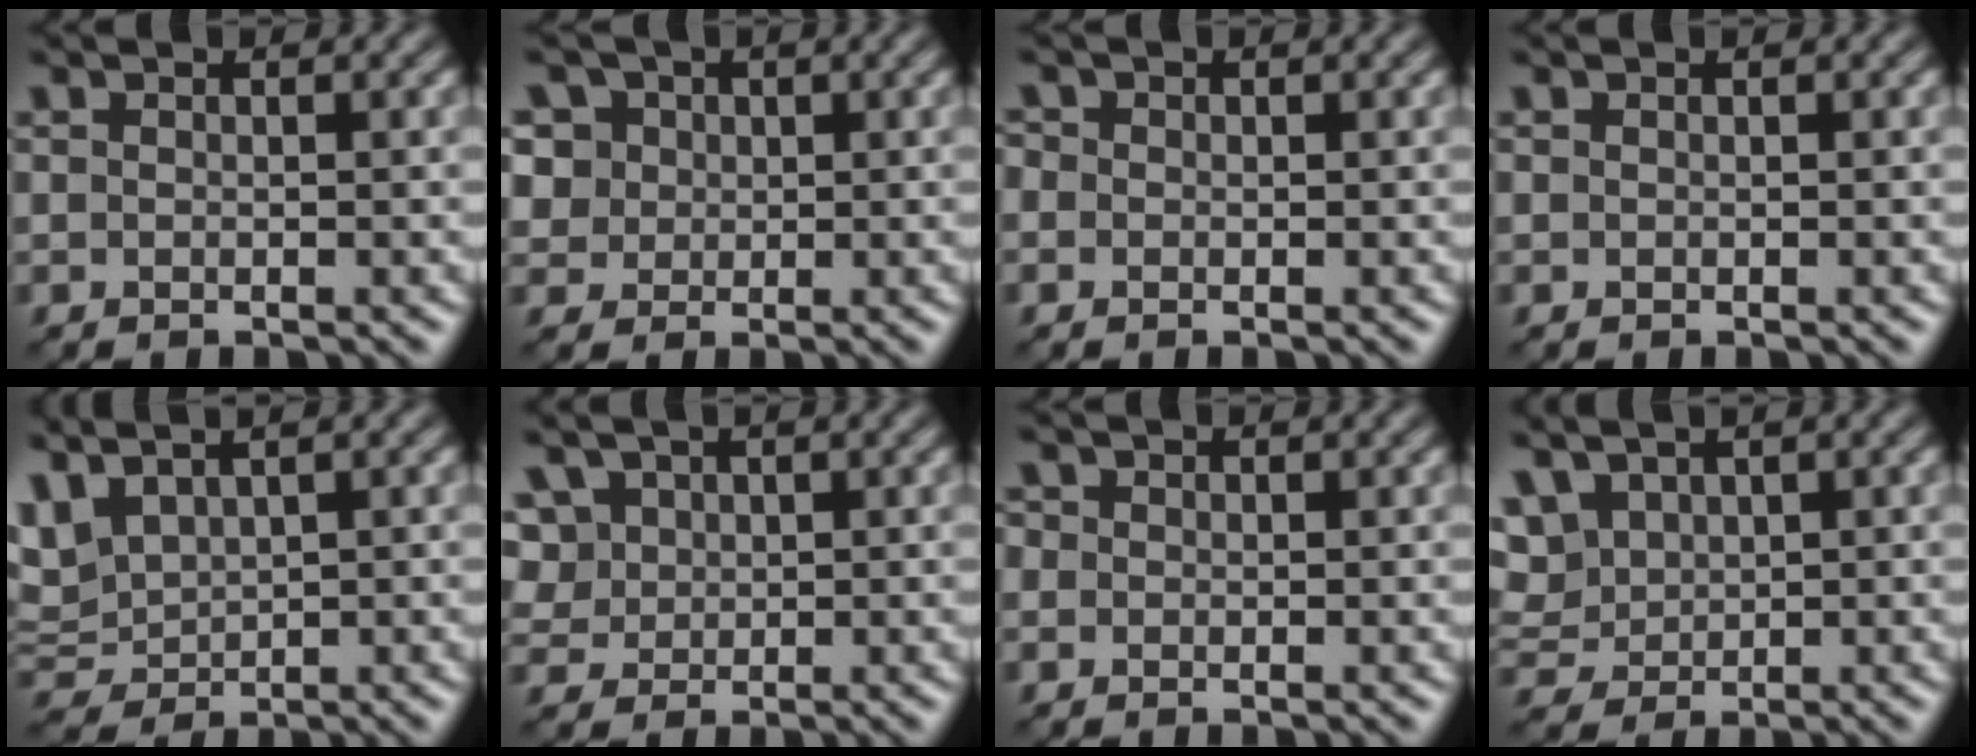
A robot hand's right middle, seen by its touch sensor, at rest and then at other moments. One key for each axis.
{"total": 8.1, "fx": 4.2, "fy": 6.0, "fz": 3.4, "tx": -0.071, "ty": 0.029, "tz": 0.053}
{"total": 2.8, "fx": 1.0, "fy": 2.3, "fz": 1.2, "tx": -0.011, "ty": 0.030, "tz": -0.009}
{"total": 0.0}
{"total": 5.9, "fx": 2.3, "fy": 3.6, "fz": 4.1, "tx": -0.107, "ty": 0.019, "tz": 0.055}
{"total": 5.9, "fx": 2.6, "fy": 4.5, "fz": 2.8, "tx": -0.068, "ty": 0.026, "tz": 0.037}
{"total": 3.3, "fx": 1.4, "fy": 2.6, "fz": 1.5, "tx": -0.019, "ty": 0.029, "tz": -0.002}
{"total": 7.0, "fx": 3.3, "fy": 4.7, "fz": 4.0, "tx": -0.097, "ty": 0.025, "tz": 0.060}